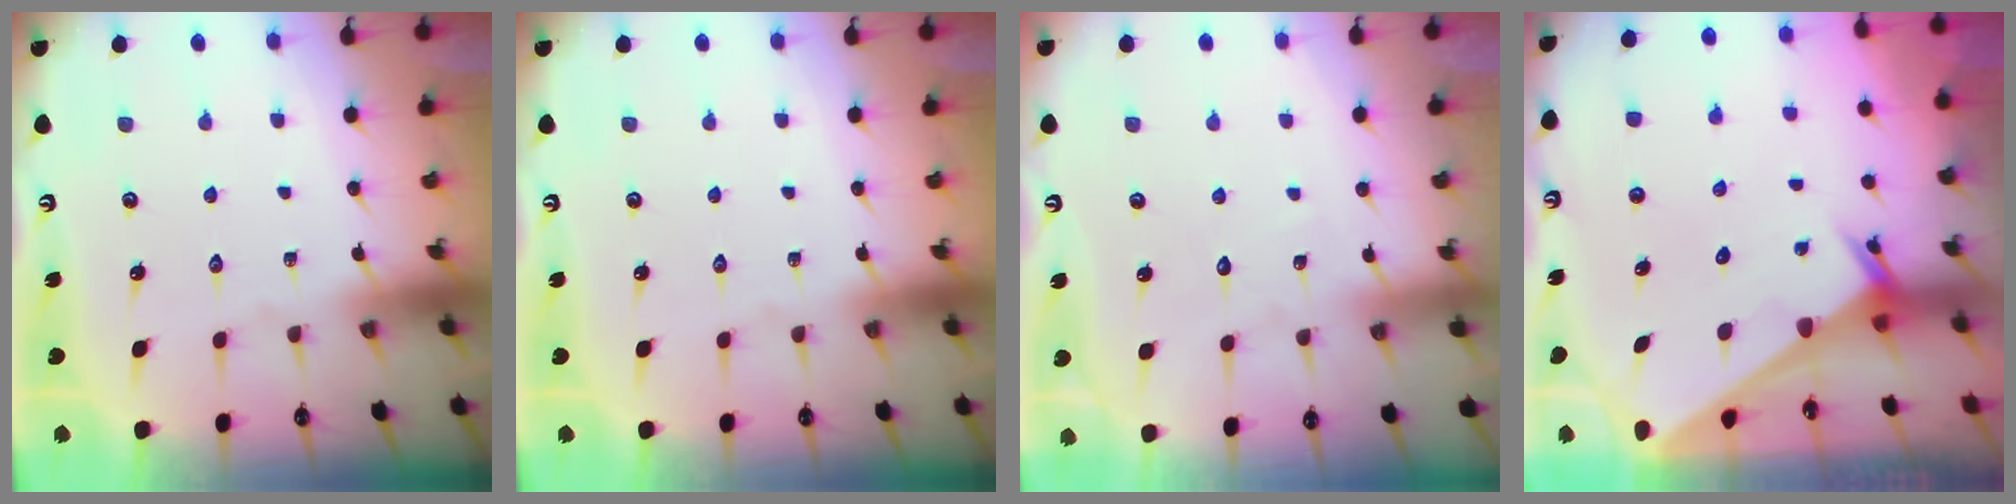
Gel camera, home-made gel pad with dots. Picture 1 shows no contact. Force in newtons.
{"total": 0.0}
{"total": 3.6, "press": 3.5, "slide": 0.3}
{"total": 2.0, "press": 2.0, "slide": 0.1}